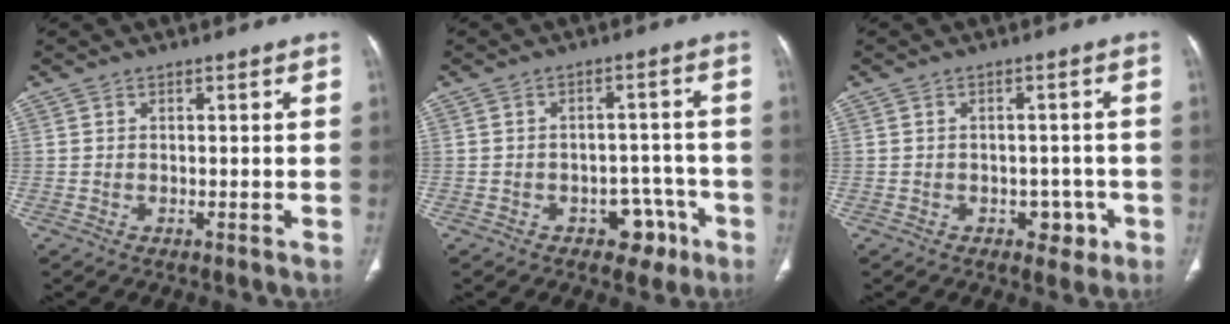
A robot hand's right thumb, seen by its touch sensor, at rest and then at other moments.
{"total": 6.3, "force": [-3.5, 4.4, 2.9], "torque": [-0.004, 0.037, -0.041]}
{"total": 3.8, "force": [-1.7, 2.8, 1.8], "torque": [-0.001, 0.013, -0.017]}